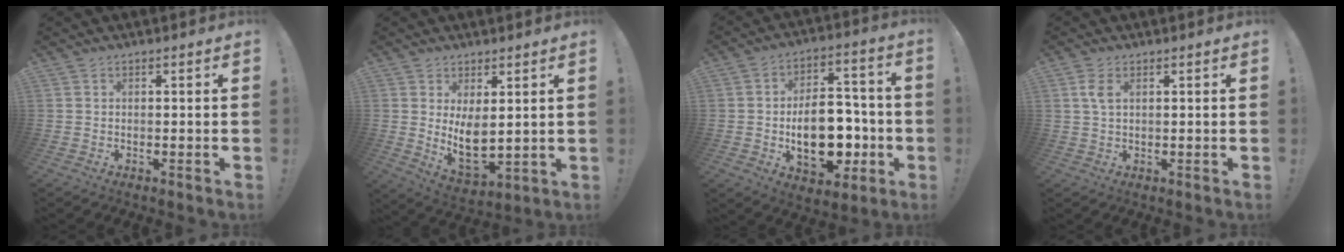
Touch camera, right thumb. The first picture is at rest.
{"total": 8.7, "force": [3.0, 4.4, 6.9], "torque": [-0.108, -0.037, 0.063]}
{"total": 18.9, "force": [-4.1, 12.0, 14.0], "torque": [-0.207, 0.022, -0.059]}
{"total": 3.8, "force": [1.3, 1.7, 3.1], "torque": [-0.061, 0.003, 0.024]}